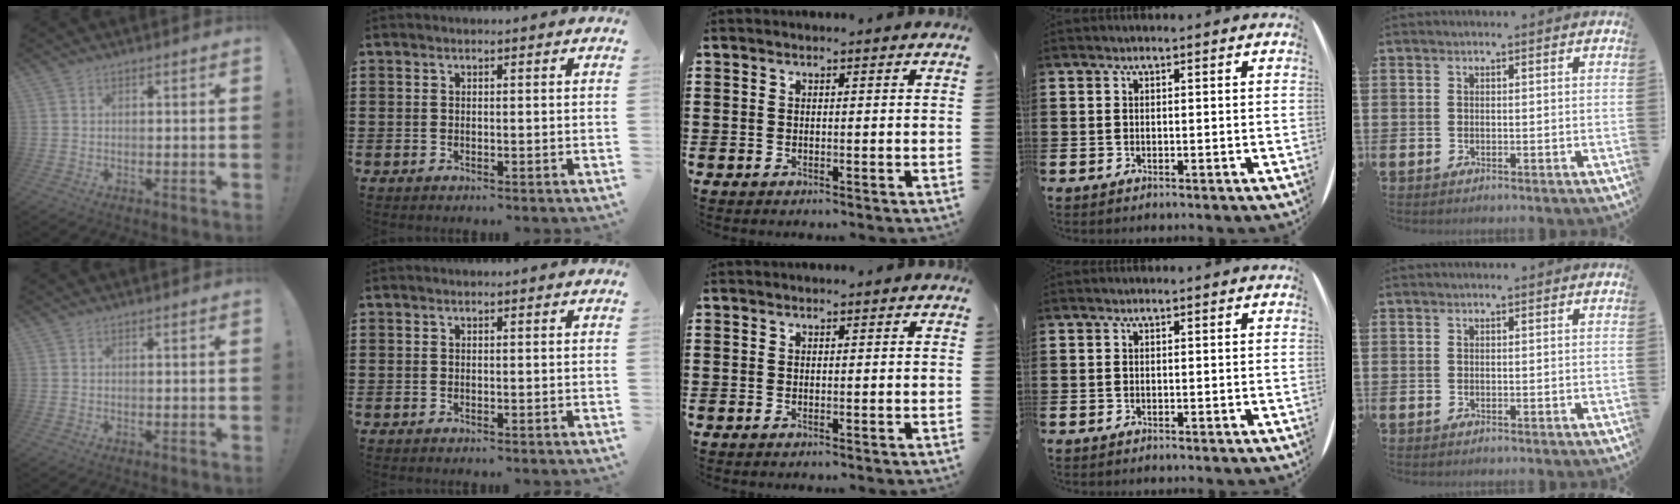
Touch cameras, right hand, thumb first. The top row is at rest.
{}